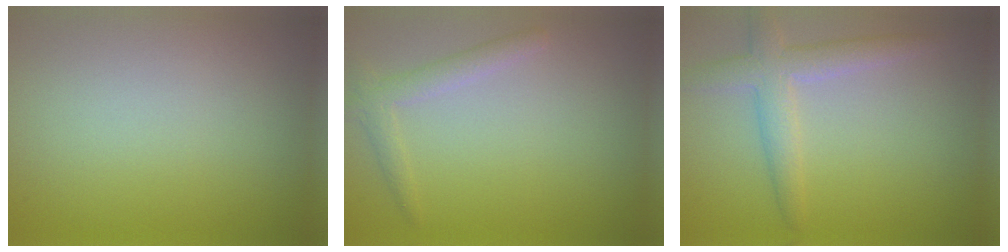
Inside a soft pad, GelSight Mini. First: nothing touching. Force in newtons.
{"total": 1.9, "press": 1.9, "slide": 0.1}
{"total": 3.4, "press": 3.4, "slide": 0.1}